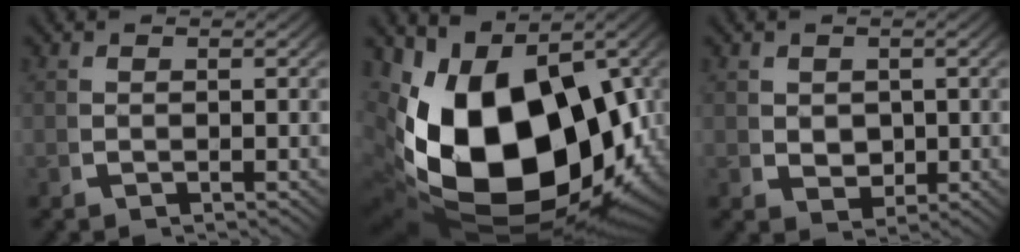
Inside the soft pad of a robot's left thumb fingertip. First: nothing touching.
{"total": 28.1, "force": [-2.6, 17.6, 21.7], "torque": [-0.421, -0.076, 0.005]}
{"total": 2.9, "force": [0.4, 2.4, 1.7], "torque": [-0.032, -0.018, 0.020]}